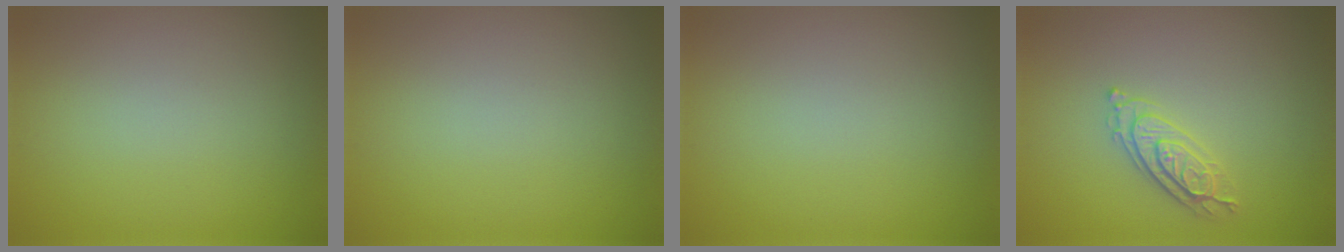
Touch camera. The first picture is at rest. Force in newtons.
{"total": 0.0}
{"total": 0.0}
{"total": 2.4, "press": 2.3, "slide": 0.7}